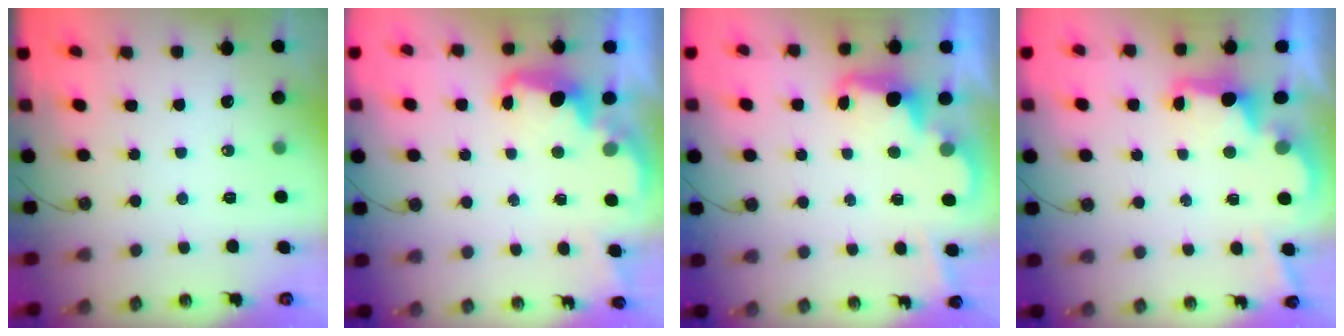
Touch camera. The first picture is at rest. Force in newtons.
{"total": 2.6, "press": 2.5, "slide": 0.7}
{"total": 2.6, "press": 2.5, "slide": 0.6}
{"total": 2.7, "press": 2.6, "slide": 0.8}